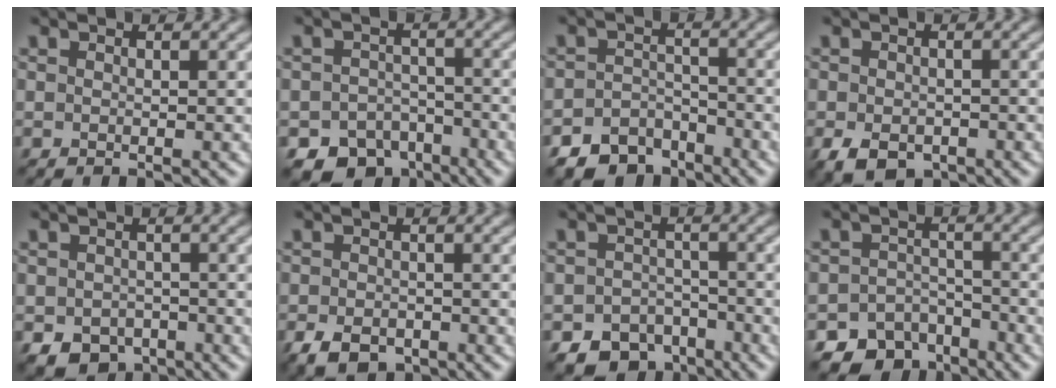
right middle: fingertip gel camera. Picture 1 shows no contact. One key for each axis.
{"total": 5.6, "fx": -4.0, "fy": 3.7, "fz": 1.4, "tx": -0.008, "ty": -0.008, "tz": -0.059}
{"total": 5.0, "fx": -4.1, "fy": 2.7, "fz": 0.9, "tx": -0.012, "ty": -0.003, "tz": -0.068}
{"total": 3.4, "fx": -1.8, "fy": 2.3, "fz": 1.7, "tx": -0.034, "ty": -0.010, "tz": -0.032}
{"total": 3.7, "fx": -2.0, "fy": 2.7, "fz": 1.4, "tx": -0.027, "ty": -0.010, "tz": -0.035}
{"total": 3.5, "fx": -2.1, "fy": 2.2, "fz": 1.7, "tx": -0.031, "ty": -0.007, "tz": -0.039}
{"total": 5.6, "fx": -3.9, "fy": 3.7, "fz": 1.5, "tx": -0.015, "ty": -0.006, "tz": -0.059}
{"total": 8.7, "fx": -6.7, "fy": 5.4, "fz": 0.9, "tx": 0.004, "ty": -0.022, "tz": -0.101}